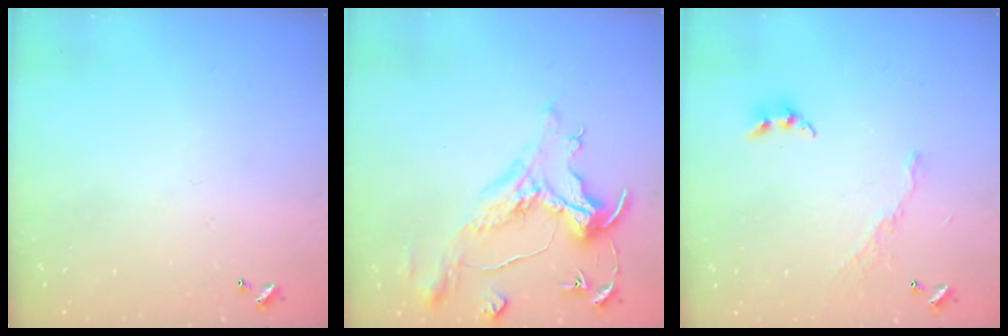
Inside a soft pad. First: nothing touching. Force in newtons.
{"total": 1.5, "press": 0.8, "slide": 1.2}
{"total": 7.1, "press": 7.1, "slide": 0.6}